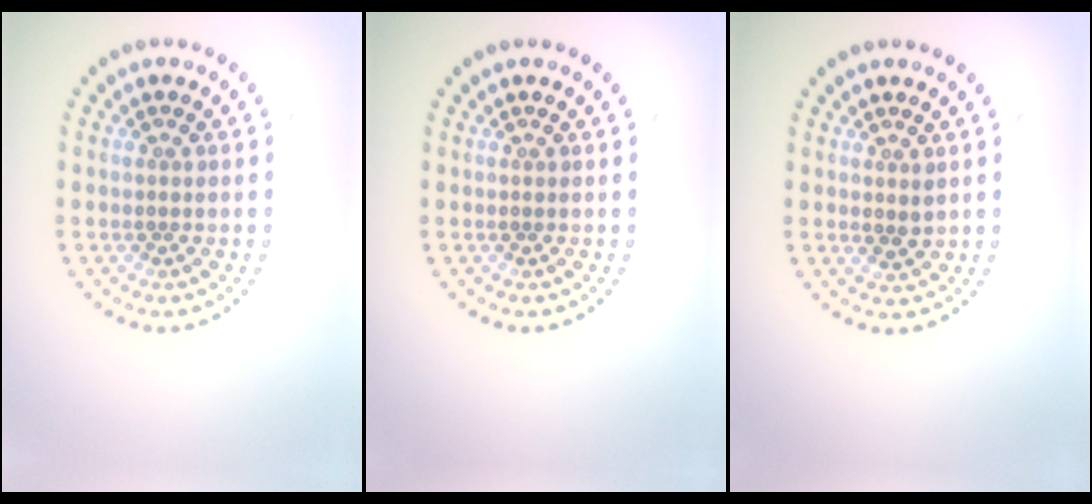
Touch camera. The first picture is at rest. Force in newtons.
{"total": 0.0}
{"total": 1.1, "press": 1.1, "slide": 0.3}